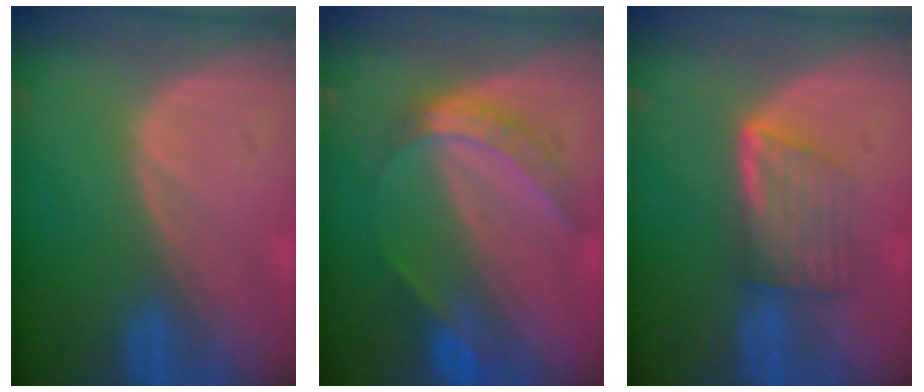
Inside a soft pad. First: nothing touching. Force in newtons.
{"total": 6.2, "press": 5.3, "slide": 3.2}
{"total": 5.8, "press": 5.4, "slide": 2.0}